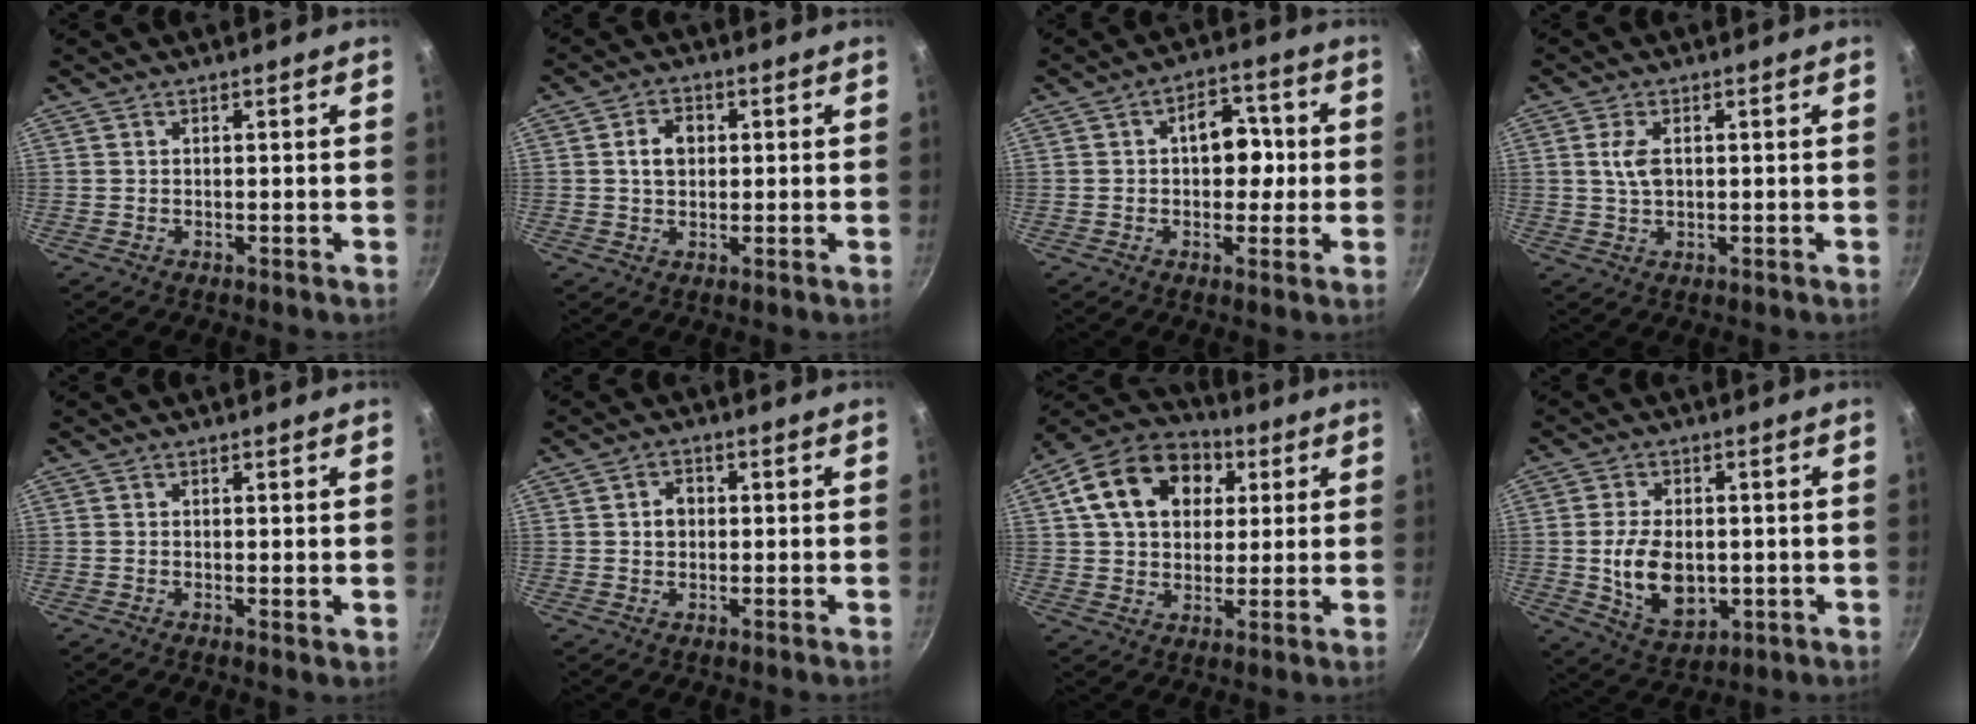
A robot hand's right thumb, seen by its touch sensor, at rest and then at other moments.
{"total": 5.0, "force": [0.7, 3.8, 3.1], "torque": [-0.033, 0.007, 0.009]}
{"total": 8.6, "force": [0.5, 5.9, 6.2], "torque": [-0.042, 0.014, 0.000]}
{"total": 4.1, "force": [0.7, 2.4, 3.2], "torque": [-0.058, 0.003, 0.013]}
{"total": 0.9, "force": [0.1, 0.3, 0.9], "torque": [-0.014, -0.005, -0.001]}
{"total": 3.4, "force": [0.2, 2.8, 1.9], "torque": [-0.014, 0.009, 0.001]}
{"total": 17.7, "force": [5.2, 13.0, 10.9], "torque": [-0.167, 0.019, 0.075]}
{"total": 11.8, "force": [-0.9, 7.6, 8.9], "torque": [-0.143, -0.005, -0.003]}